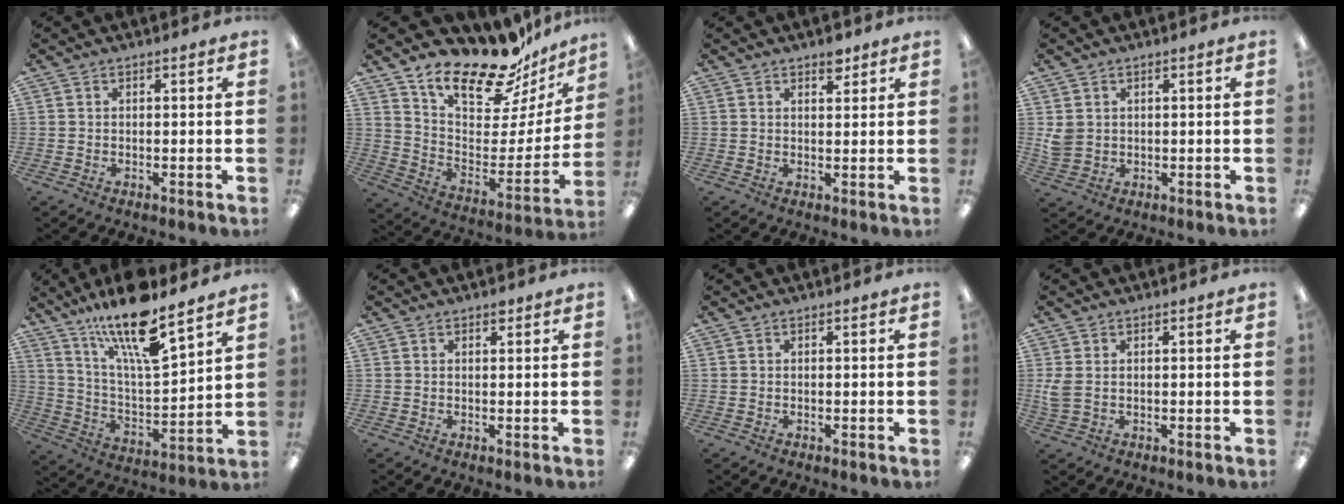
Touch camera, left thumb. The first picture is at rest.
{"total": 20.2, "force": [17.2, 6.7, 8.2], "torque": [-0.124, -0.142, 0.293]}
{"total": 3.4, "force": [2.6, 1.7, 1.4], "torque": [0.001, -0.014, 0.041]}
{"total": 3.5, "force": [1.0, 3.1, 1.3], "torque": [-0.019, 0.001, 0.020]}
{"total": 18.1, "force": [13.8, 4.1, 10.9], "torque": [-0.196, -0.086, 0.231]}
{"total": 1.3, "force": [1.0, 0.6, 0.6], "torque": [0.004, -0.007, 0.015]}
{"total": 0.0}
{"total": 3.6, "force": [0.5, 2.3, 2.7], "torque": [-0.059, -0.004, 0.004]}